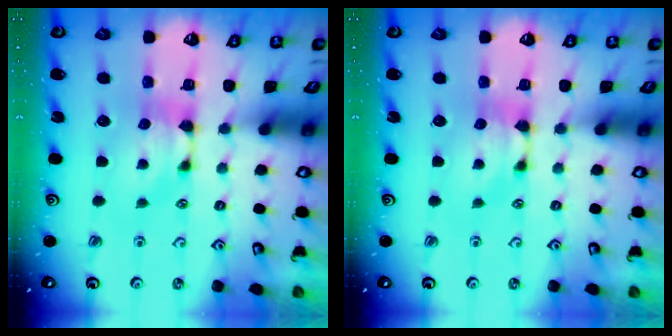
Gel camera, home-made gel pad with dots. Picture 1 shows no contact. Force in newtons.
{"total": 0.0}